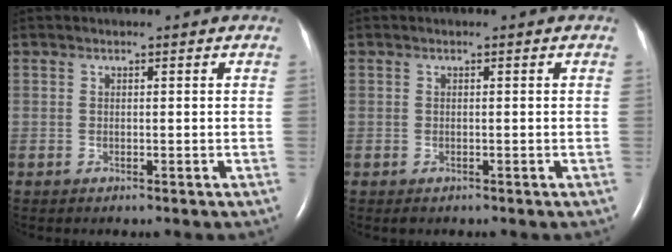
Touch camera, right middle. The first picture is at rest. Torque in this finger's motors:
{"motor_torque": [0.16, -0.09, 0.06, 0.02]}